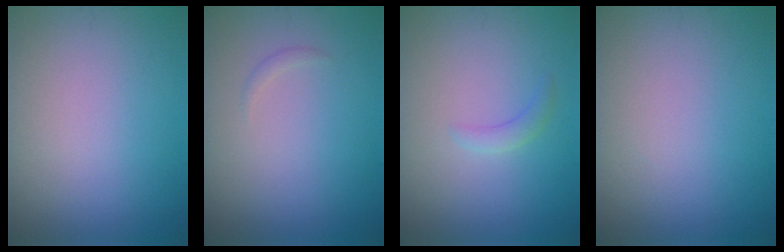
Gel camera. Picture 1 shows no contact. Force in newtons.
{"total": 0.5, "press": 0.5, "slide": 0.0}
{"total": 1.2, "press": 1.2, "slide": 0.1}
{"total": 0.0}